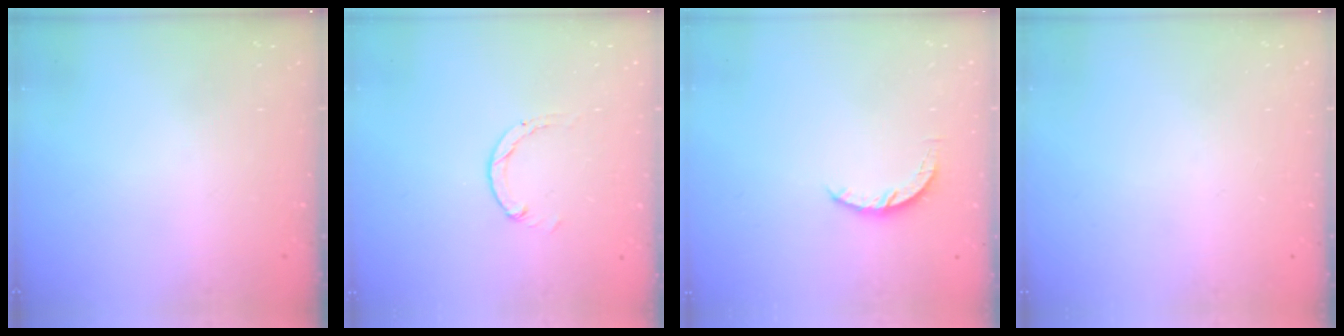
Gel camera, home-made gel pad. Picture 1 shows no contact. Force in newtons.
{"total": 1.3, "press": 1.2, "slide": 0.2}
{"total": 4.3, "press": 4.3, "slide": 0.5}
{"total": 0.0}